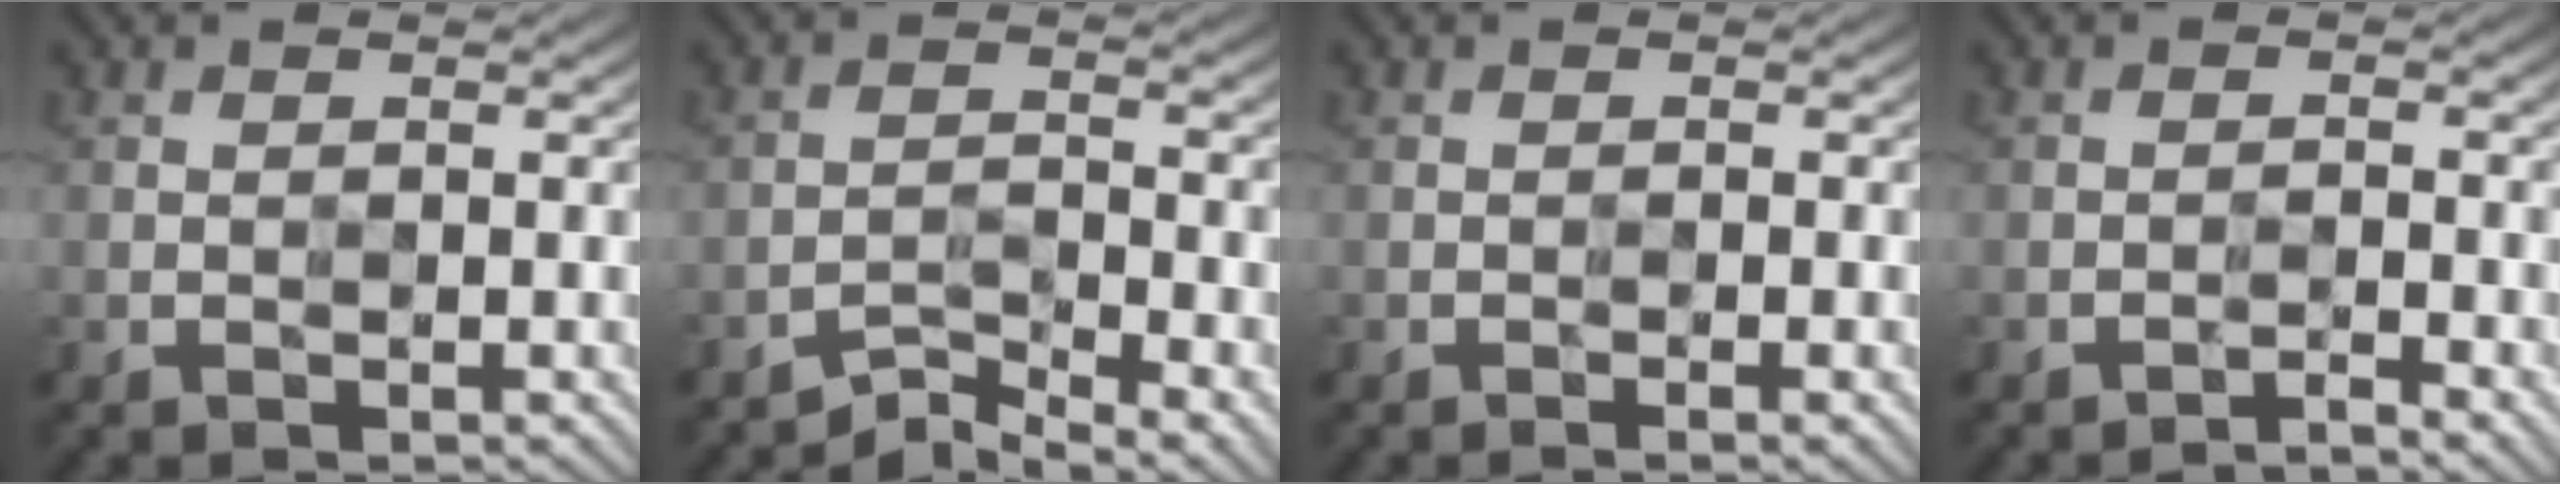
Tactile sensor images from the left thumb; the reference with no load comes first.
{"total": 4.7, "force": [-4.0, 0.7, 2.2], "torque": [-0.042, 0.000, -0.077]}
{"total": 1.1, "force": [-0.6, 0.0, 0.9], "torque": [-0.015, -0.001, -0.013]}
{"total": 2.1, "force": [-1.7, 0.1, 1.1], "torque": [-0.010, 0.006, -0.039]}